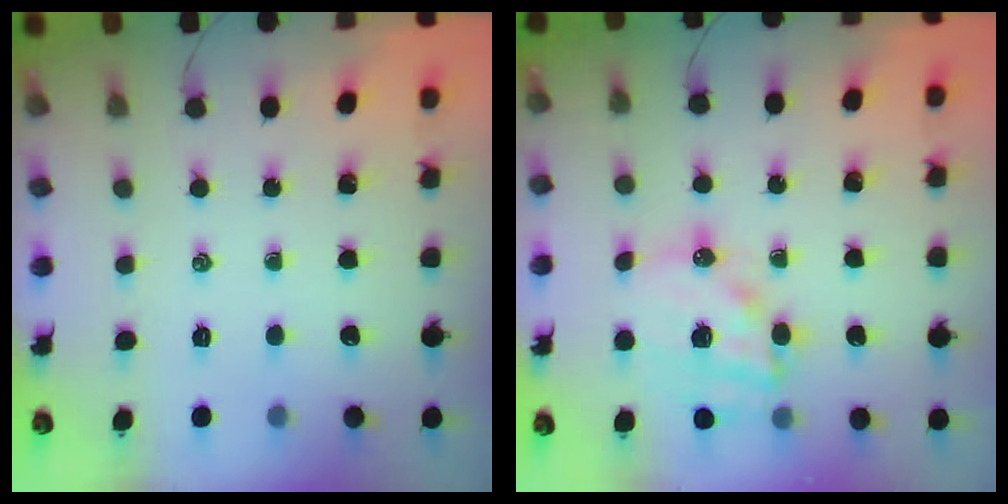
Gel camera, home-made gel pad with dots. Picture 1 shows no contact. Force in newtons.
{"total": 14.9, "press": 14.6, "slide": 3.3}